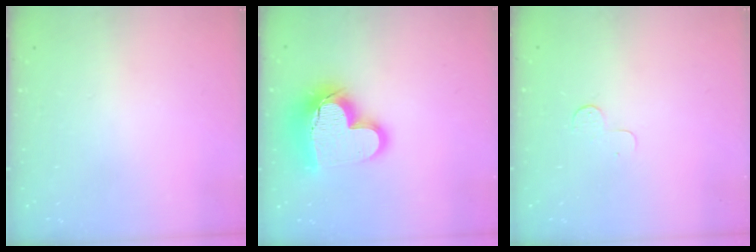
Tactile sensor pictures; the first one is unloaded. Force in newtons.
{"total": 18.3, "press": 18.2, "slide": 1.4}
{"total": 3.5, "press": 3.5, "slide": 0.3}